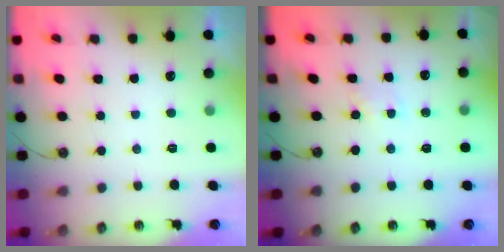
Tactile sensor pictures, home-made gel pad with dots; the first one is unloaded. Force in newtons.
{"total": 1.9, "press": 1.9, "slide": 0.3}